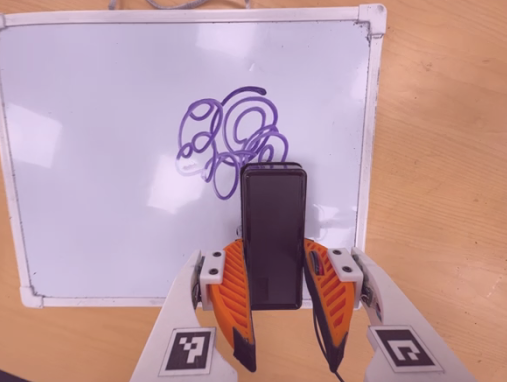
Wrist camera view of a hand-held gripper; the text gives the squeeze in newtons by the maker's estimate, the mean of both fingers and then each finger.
{"total": 4.6, "left": 3.4, "right": 5.8}